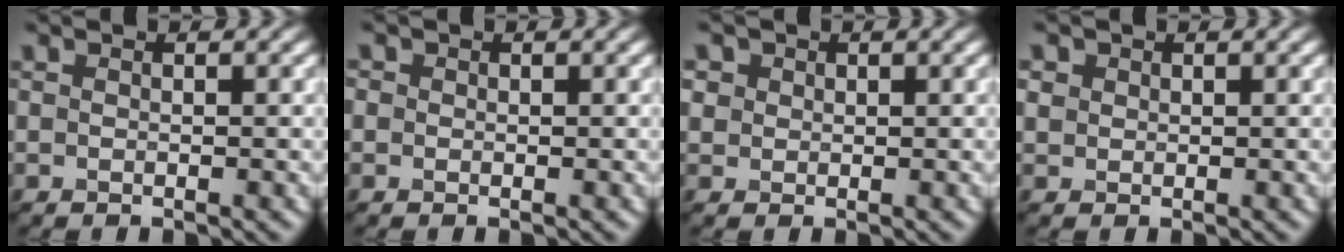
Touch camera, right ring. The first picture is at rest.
{"total": 0.0}
{"total": 1.0, "force": [0.6, 0.5, -0.6], "torque": [-0.005, 0.008, 0.018]}
{"total": 0.8, "force": [0.2, 0.0, -0.7], "torque": [-0.001, 0.006, 0.021]}